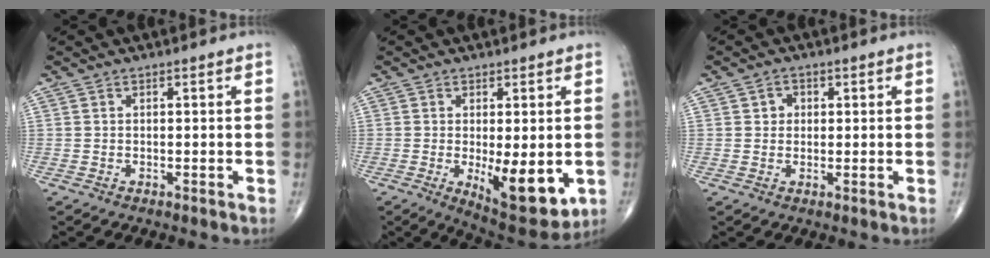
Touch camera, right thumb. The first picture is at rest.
{"total": 12.0, "force": [-2.2, 4.4, 10.9], "torque": [-0.143, -0.028, -0.019]}
{"total": 2.3, "force": [0.6, 2.0, 0.9], "torque": [0.000, 0.000, 0.006]}